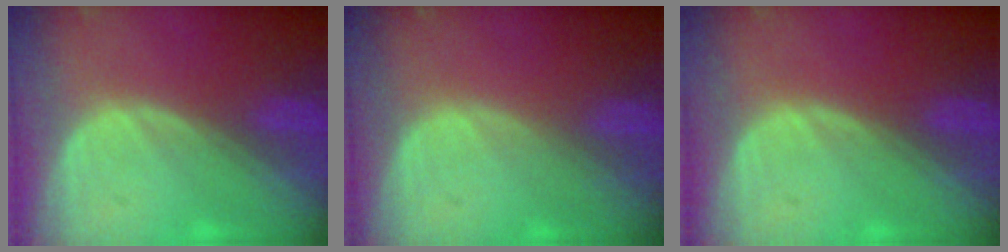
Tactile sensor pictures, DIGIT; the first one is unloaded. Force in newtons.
{"total": 0.0}
{"total": 0.0}